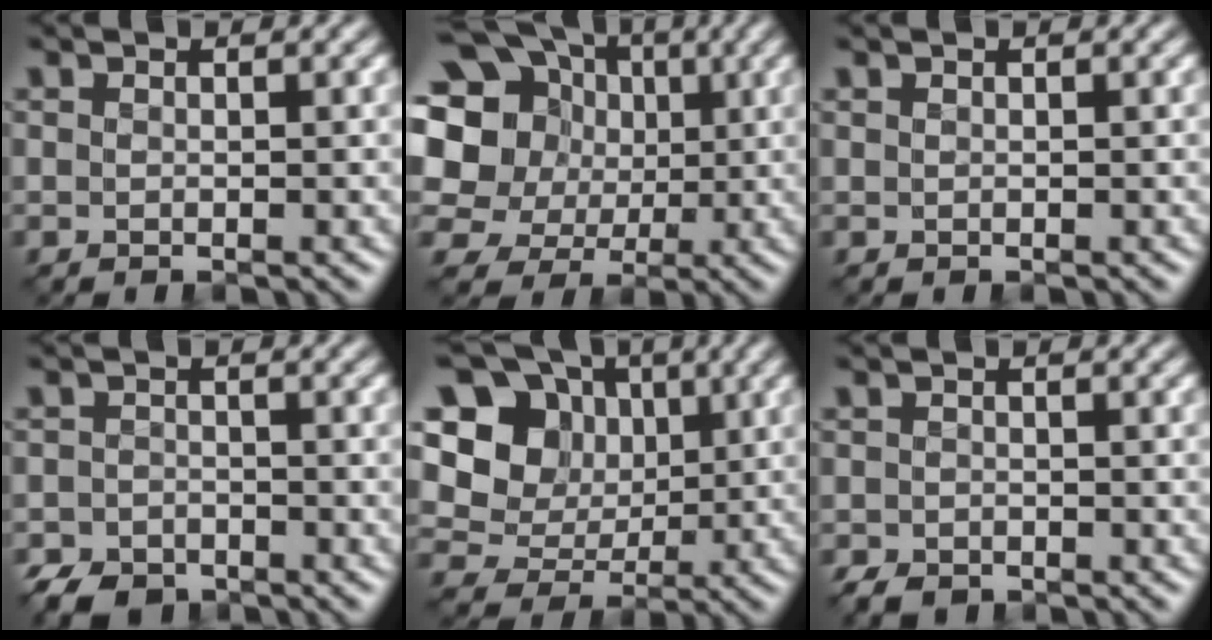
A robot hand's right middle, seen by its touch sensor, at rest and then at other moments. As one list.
[{"total": 18.1, "force": [5.4, 15.3, 7.9], "torque": [-0.198, 0.042, 0.073]}, {"total": 0.0}, {"total": 3.5, "force": [-2.8, 1.8, 1.0], "torque": [-0.015, -0.005, -0.055]}, {"total": 11.7, "force": [3.5, 9.8, 5.4], "torque": [-0.141, 0.046, 0.045]}, {"total": 1.7, "force": [-1.3, 0.8, 0.5], "torque": [-0.007, -0.003, -0.027]}]